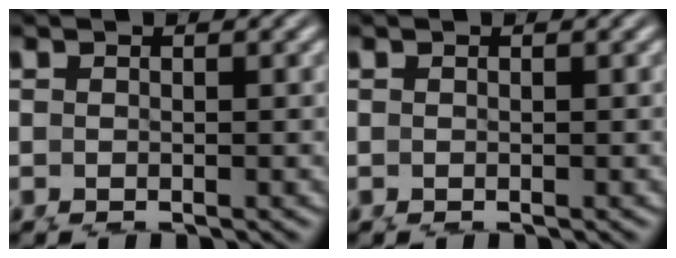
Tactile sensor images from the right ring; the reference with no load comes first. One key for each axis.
{"total": 1.5, "fx": -0.4, "fy": -1.3, "fz": -0.4, "tx": 0.018, "ty": -0.012, "tz": 0.005}